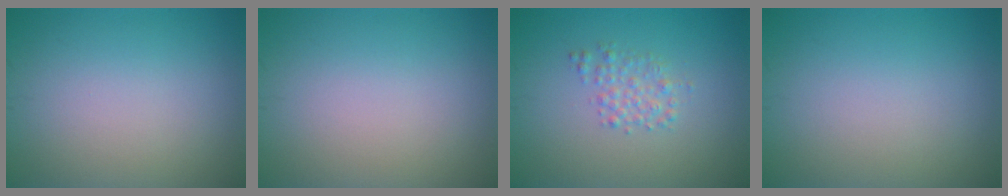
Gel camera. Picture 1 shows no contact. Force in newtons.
{"total": 0.0}
{"total": 1.8, "press": 1.8, "slide": 0.0}
{"total": 0.0}